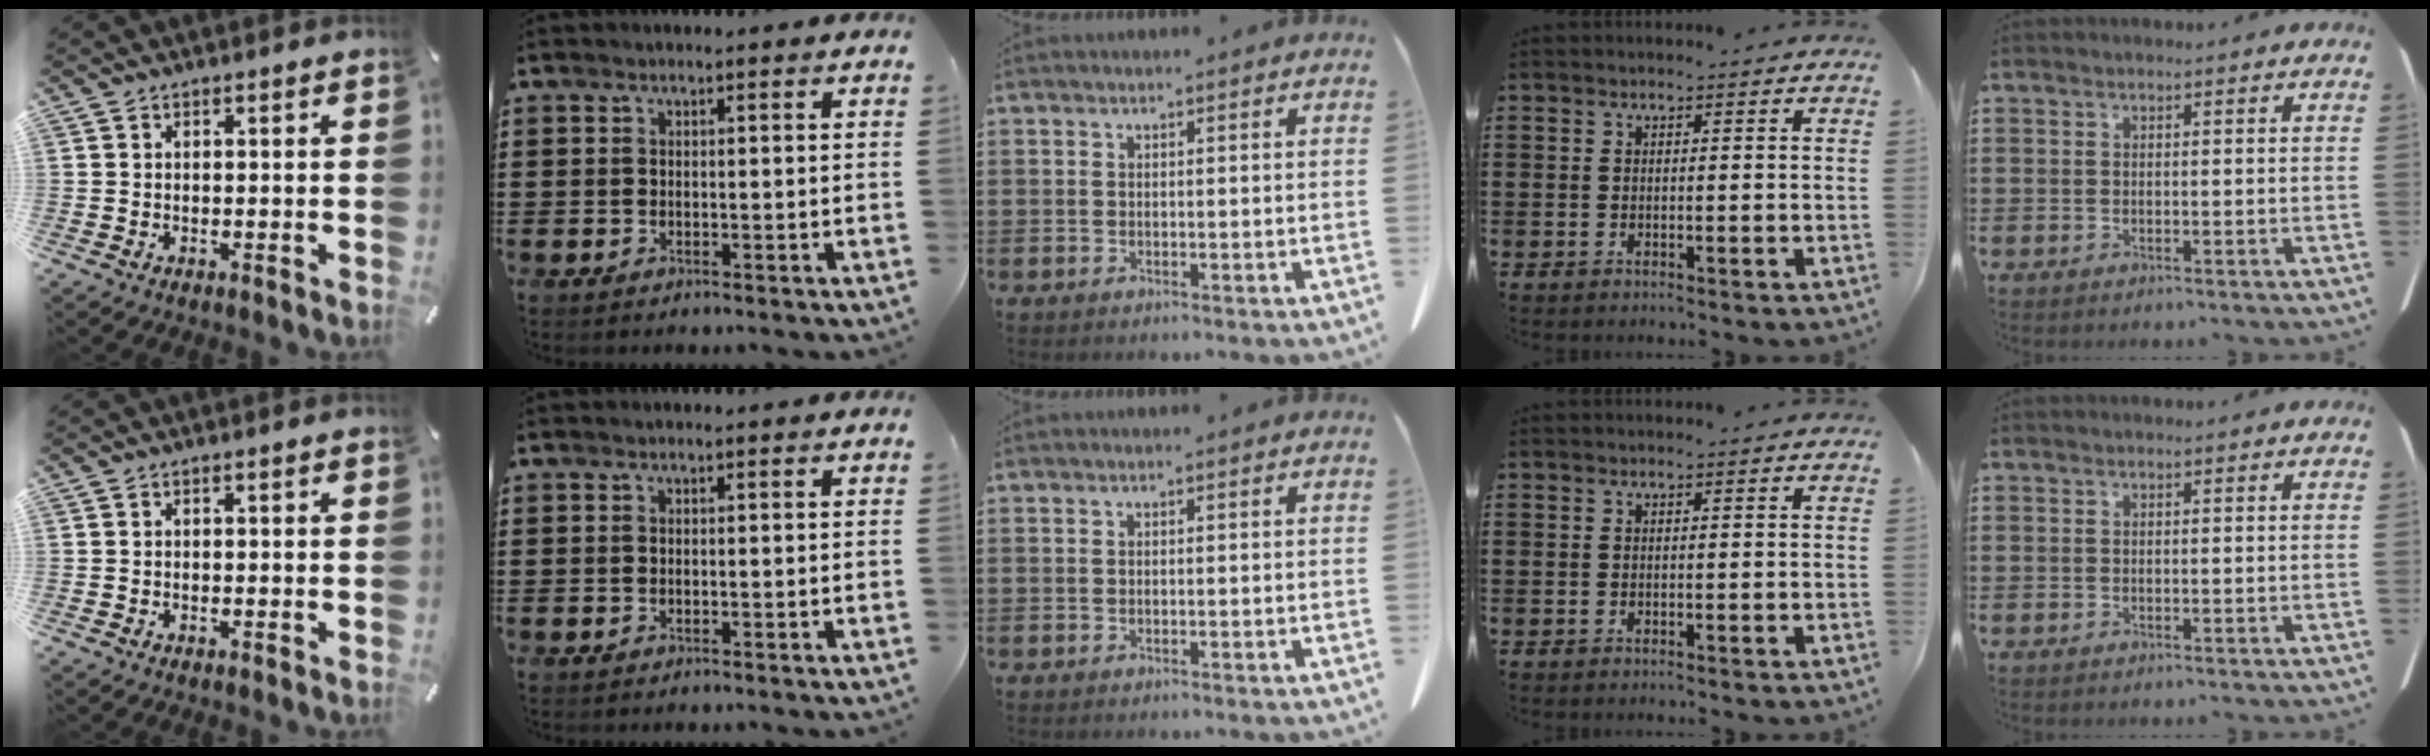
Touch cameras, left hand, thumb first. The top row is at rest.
{}